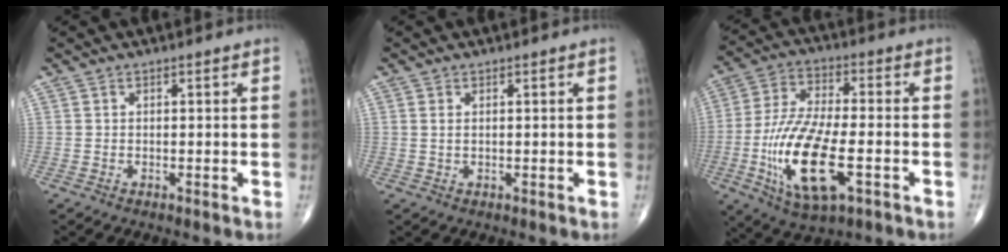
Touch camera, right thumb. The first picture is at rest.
{"total": 0.9, "force": [0.3, 0.4, 0.7], "torque": [-0.018, 0.002, 0.009]}
{"total": 18.0, "force": [-5.1, 6.9, 15.8], "torque": [-0.322, 0.008, -0.085]}